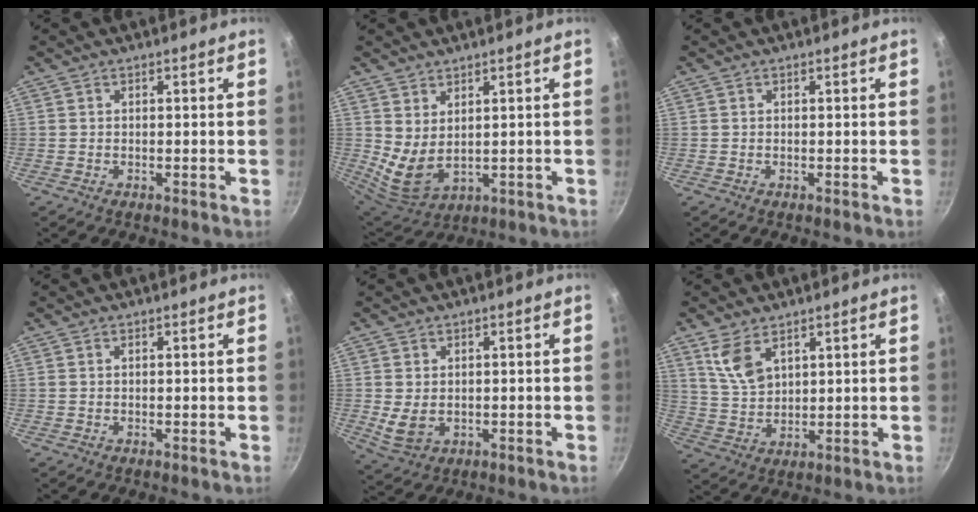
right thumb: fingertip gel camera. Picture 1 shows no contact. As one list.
[{"total": 6.8, "force": [2.1, 4.2, 4.9], "torque": [-0.081, -0.034, 0.059]}, {"total": 0.0}, {"total": 0.0}, {"total": 5.2, "force": [-0.1, 3.9, 3.5], "torque": [-0.062, -0.007, 0.010]}, {"total": 7.3, "force": [4.2, 3.9, 4.5], "torque": [-0.077, -0.027, 0.091]}]